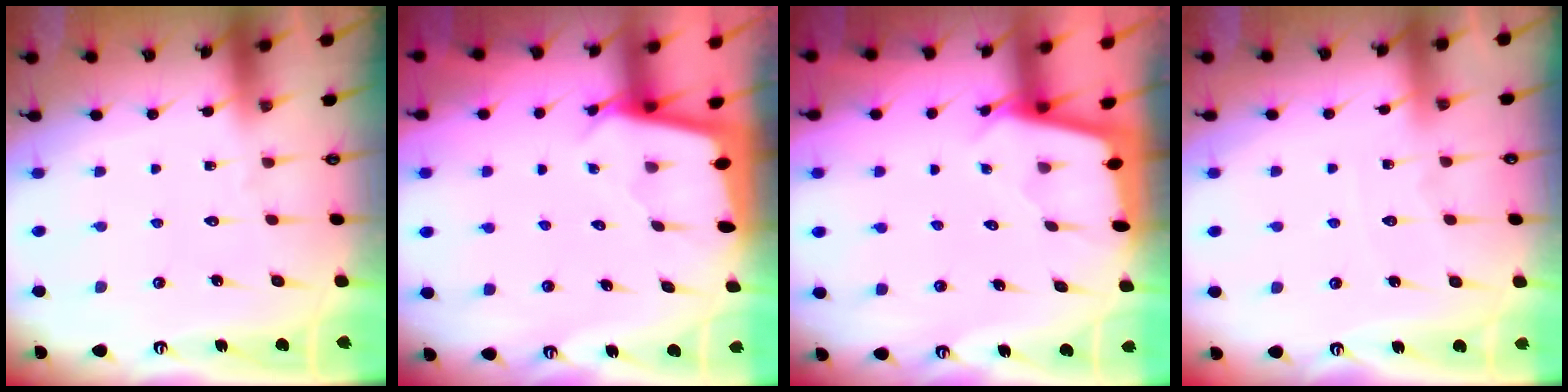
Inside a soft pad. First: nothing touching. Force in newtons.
{"total": 2.5, "press": 2.5, "slide": 0.1}
{"total": 2.0, "press": 2.0, "slide": 0.2}
{"total": 3.8, "press": 3.8, "slide": 0.5}